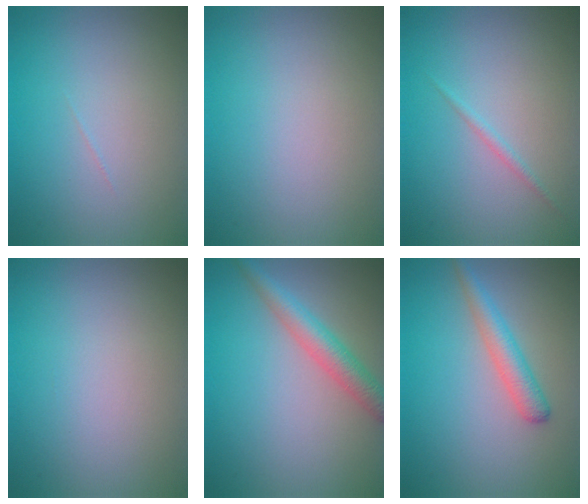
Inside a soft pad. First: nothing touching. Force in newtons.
{"total": 0.0}
{"total": 0.7, "press": 0.7, "slide": 0.1}
{"total": 0.0}
{"total": 3.4, "press": 3.4, "slide": 0.1}
{"total": 2.7, "press": 2.7, "slide": 0.0}